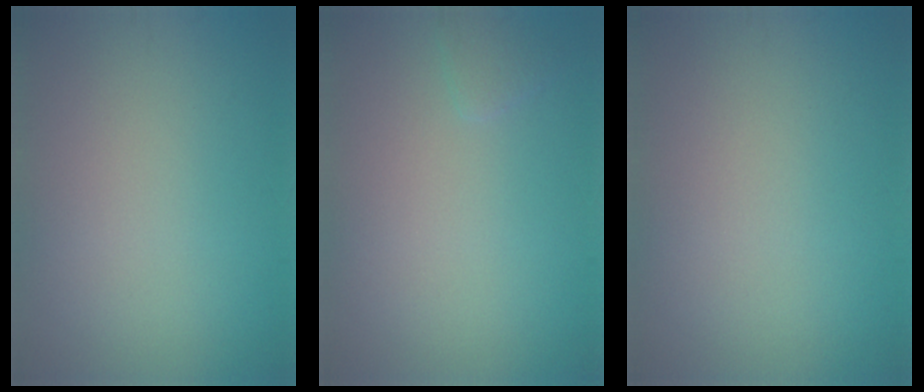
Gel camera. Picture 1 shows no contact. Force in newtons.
{"total": 0.8, "press": 0.8, "slide": 0.0}
{"total": 0.0}